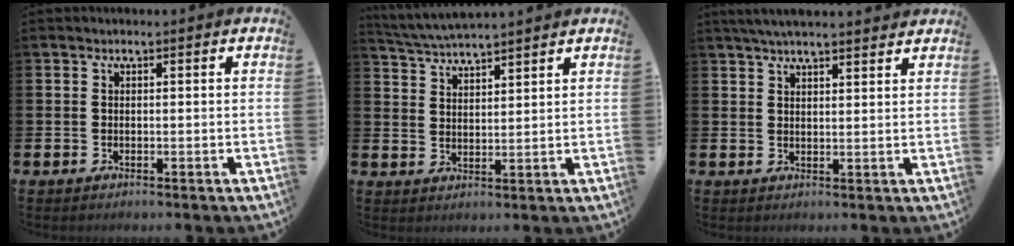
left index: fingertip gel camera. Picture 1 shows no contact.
{"total": 4.4, "force": [4.4, 0.0, 0.5], "torque": [-0.029, -0.023, 0.079]}
{"total": 4.0, "force": [3.9, 0.3, 1.2], "torque": [-0.030, -0.009, 0.071]}